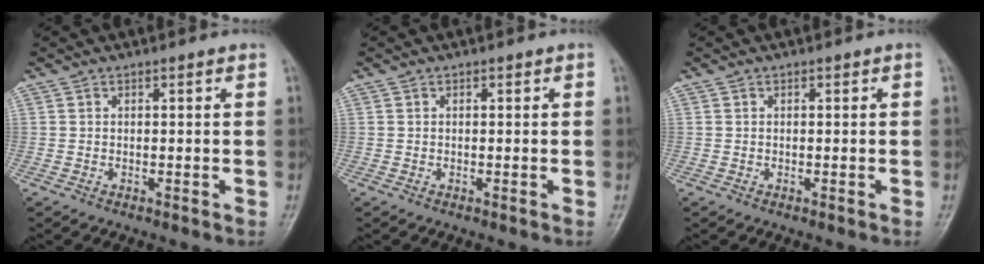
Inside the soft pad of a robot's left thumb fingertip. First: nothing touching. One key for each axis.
{"total": 0.0}
{"total": 0.0}